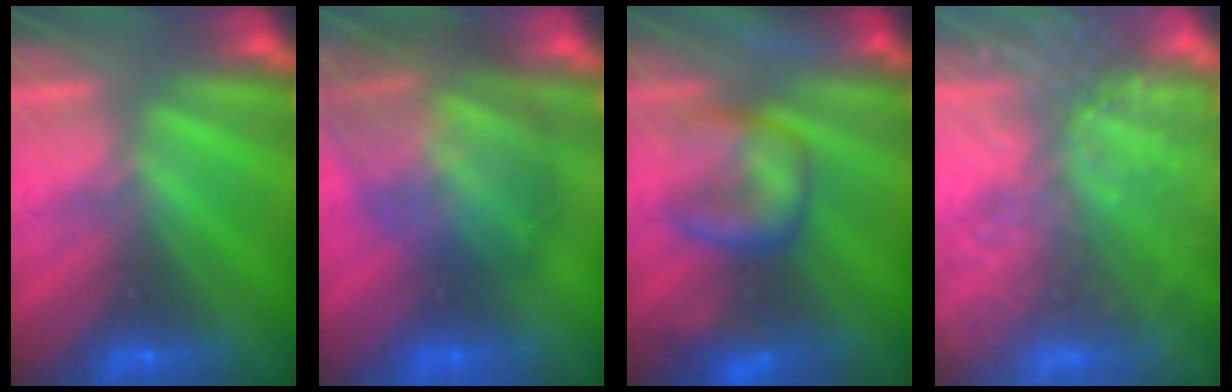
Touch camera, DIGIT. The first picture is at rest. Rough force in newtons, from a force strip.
{"total": 7.2}
{"total": 8.0}
{"total": 7.8}